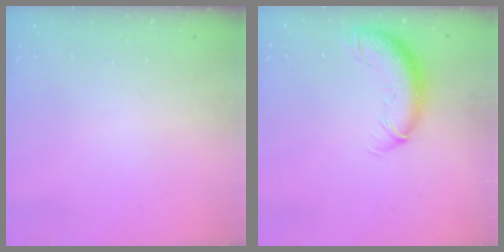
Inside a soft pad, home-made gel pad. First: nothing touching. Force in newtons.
{"total": 11.5, "press": 11.2, "slide": 2.8}